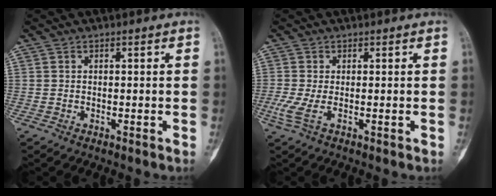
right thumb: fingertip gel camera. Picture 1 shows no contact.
{"total": 2.6, "force": [-0.6, 0.7, 2.4], "torque": [-0.071, -0.008, -0.012]}